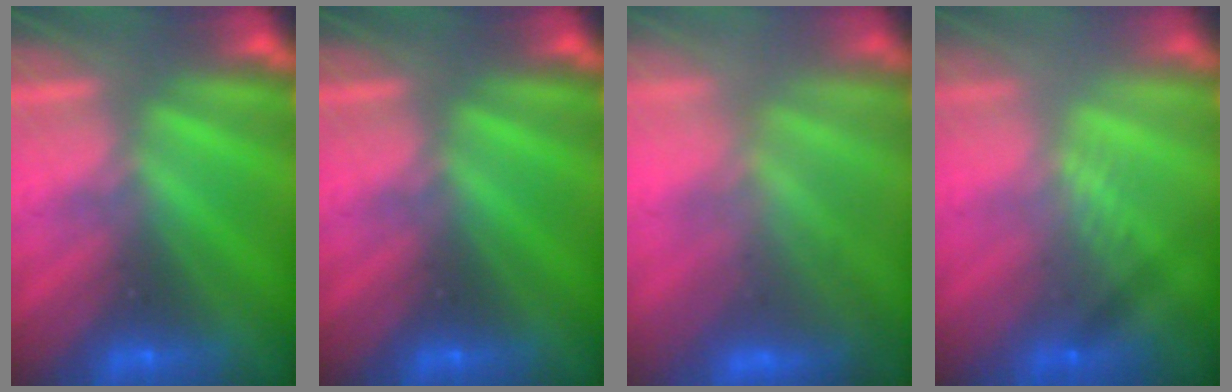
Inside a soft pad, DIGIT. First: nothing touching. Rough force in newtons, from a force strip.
{"total": 0.0}
{"total": 4.4}
{"total": 2.3}